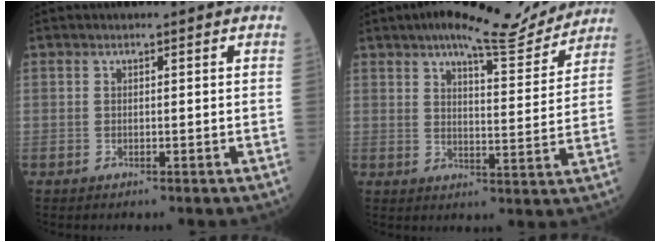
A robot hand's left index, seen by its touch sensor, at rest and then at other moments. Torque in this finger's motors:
{"motor_torque": [1.07, -1.09, 0.49, 0.06]}